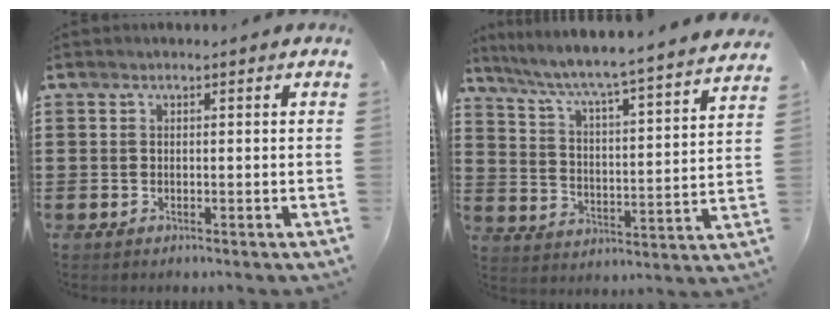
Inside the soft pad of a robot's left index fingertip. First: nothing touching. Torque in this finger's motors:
{"motor_torque": [1.40, -0.74, 0.33, 0.21]}